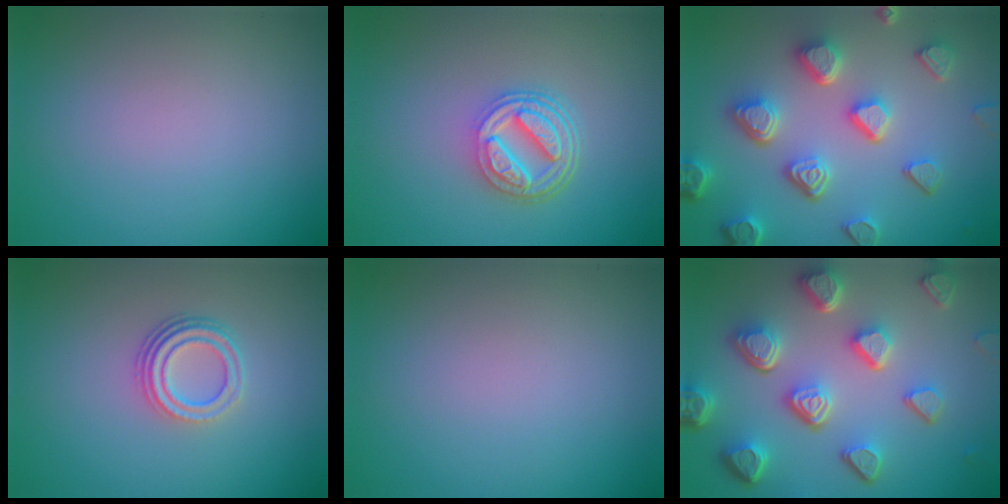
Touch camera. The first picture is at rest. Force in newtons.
{"total": 5.1, "press": 3.8, "slide": 3.4}
{"total": 6.7, "press": 5.4, "slide": 4.1}
{"total": 3.4, "press": 2.5, "slide": 2.4}
{"total": 0.0}
{"total": 7.6, "press": 5.5, "slide": 5.1}